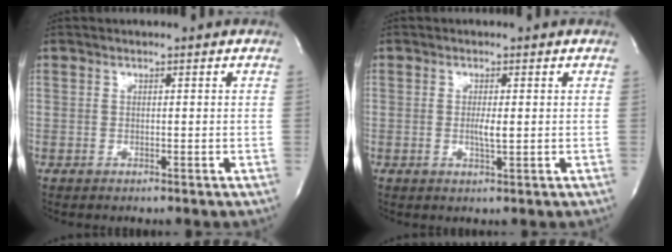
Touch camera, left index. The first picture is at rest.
{"total": 2.1, "force": [-0.1, 0.2, 2.1], "torque": [-0.043, -0.003, -0.001]}